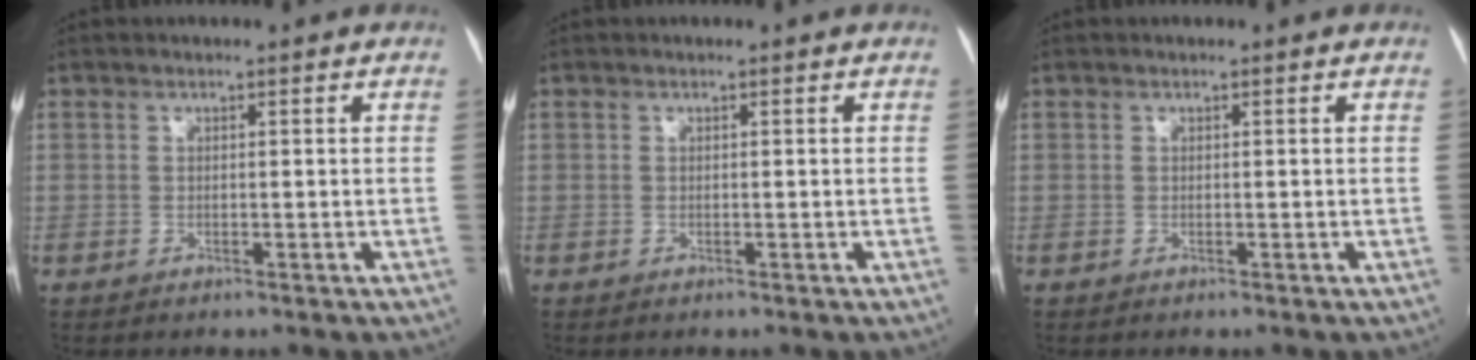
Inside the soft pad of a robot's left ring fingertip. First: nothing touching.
{"total": 0.0}
{"total": 0.0}